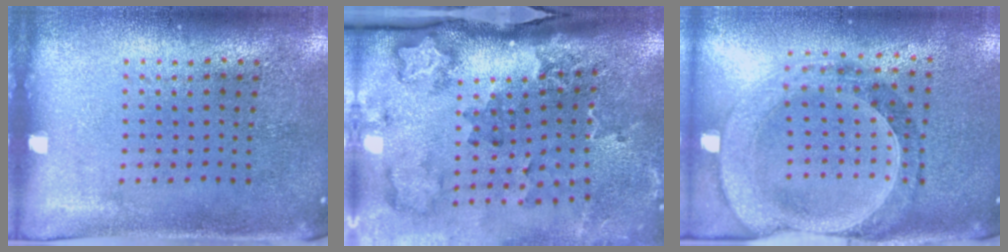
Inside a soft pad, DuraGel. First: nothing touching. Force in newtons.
{"total": 2.5, "press": 2.0, "slide": 1.6}
{"total": 1.5, "press": 1.4, "slide": 0.4}